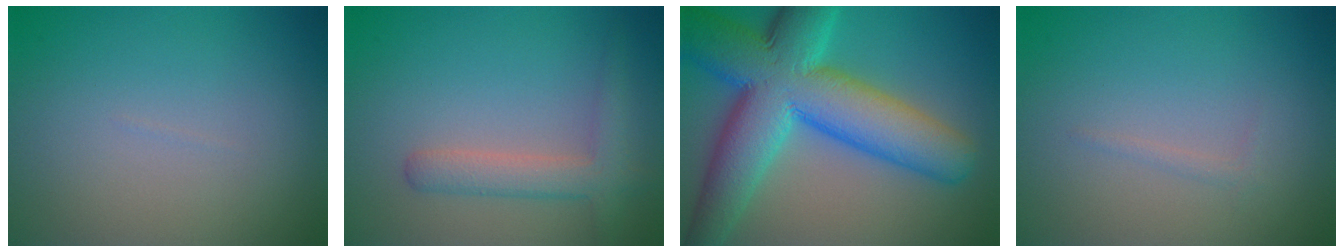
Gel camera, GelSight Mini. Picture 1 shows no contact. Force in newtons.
{"total": 3.0, "press": 3.0, "slide": 0.2}
{"total": 13.1, "press": 13.1, "slide": 0.6}
{"total": 0.6, "press": 0.6, "slide": 0.0}